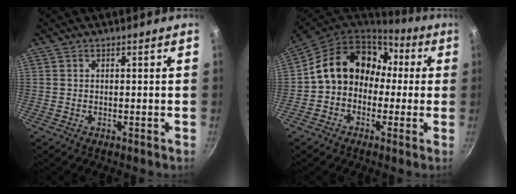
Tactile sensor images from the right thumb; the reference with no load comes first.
{"total": 16.1, "force": [1.2, 13.1, 9.3], "torque": [-0.116, 0.058, 0.005]}